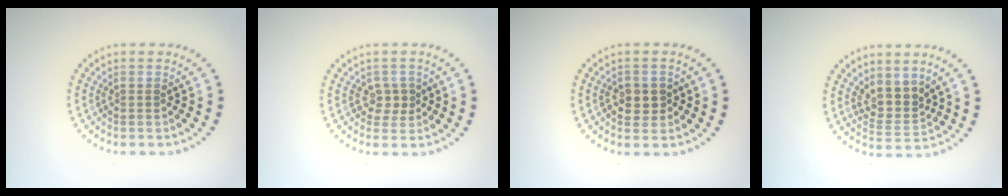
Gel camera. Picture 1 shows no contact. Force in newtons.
{"total": 1.7, "press": 1.6, "slide": 0.6}
{"total": 2.4, "press": 2.4, "slide": 0.4}
{"total": 3.0, "press": 2.4, "slide": 1.8}